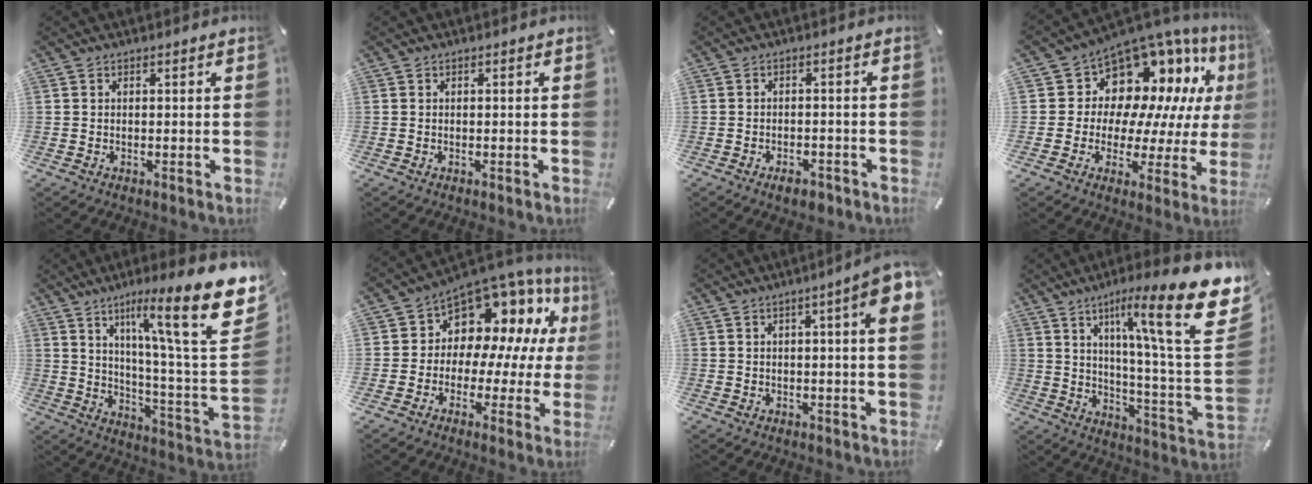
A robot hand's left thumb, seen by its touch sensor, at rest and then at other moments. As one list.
[{"total": 0.0}, {"total": 3.2, "force": [-2.3, 1.4, 1.8], "torque": [-0.026, 0.013, -0.041]}, {"total": 12.2, "force": [8.0, 8.6, 3.4], "torque": [-0.054, -0.092, 0.143]}, {"total": 22.4, "force": [11.1, 4.1, 19.0], "torque": [-0.283, -0.076, 0.162]}, {"total": 10.8, "force": [6.0, 8.1, 3.9], "torque": [-0.066, -0.066, 0.111]}, {"total": 7.6, "force": [2.8, 0.8, 7.0], "torque": [-0.108, -0.006, 0.042]}, {"total": 24.0, "force": [11.3, 4.7, 20.7], "torque": [-0.314, -0.070, 0.166]}]